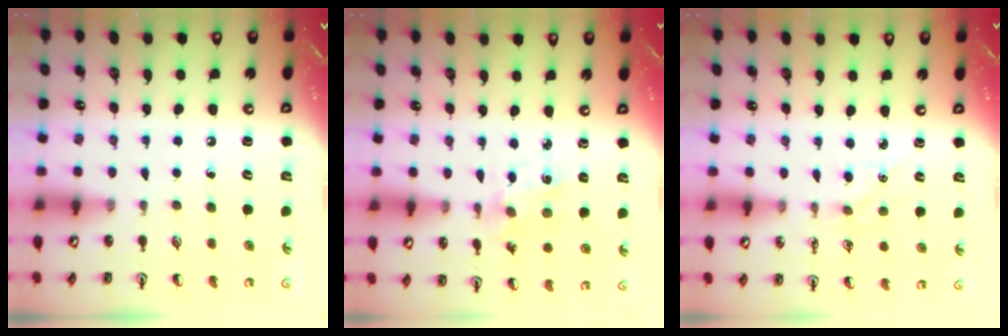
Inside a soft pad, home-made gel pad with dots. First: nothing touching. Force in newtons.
{"total": 1.7, "press": 1.6, "slide": 0.3}
{"total": 2.4, "press": 2.3, "slide": 0.3}